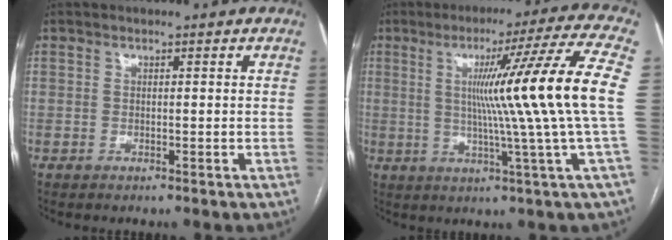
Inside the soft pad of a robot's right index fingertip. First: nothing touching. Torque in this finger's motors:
{"motor_torque": [1.90, 0.24, 0.81, 0.21]}